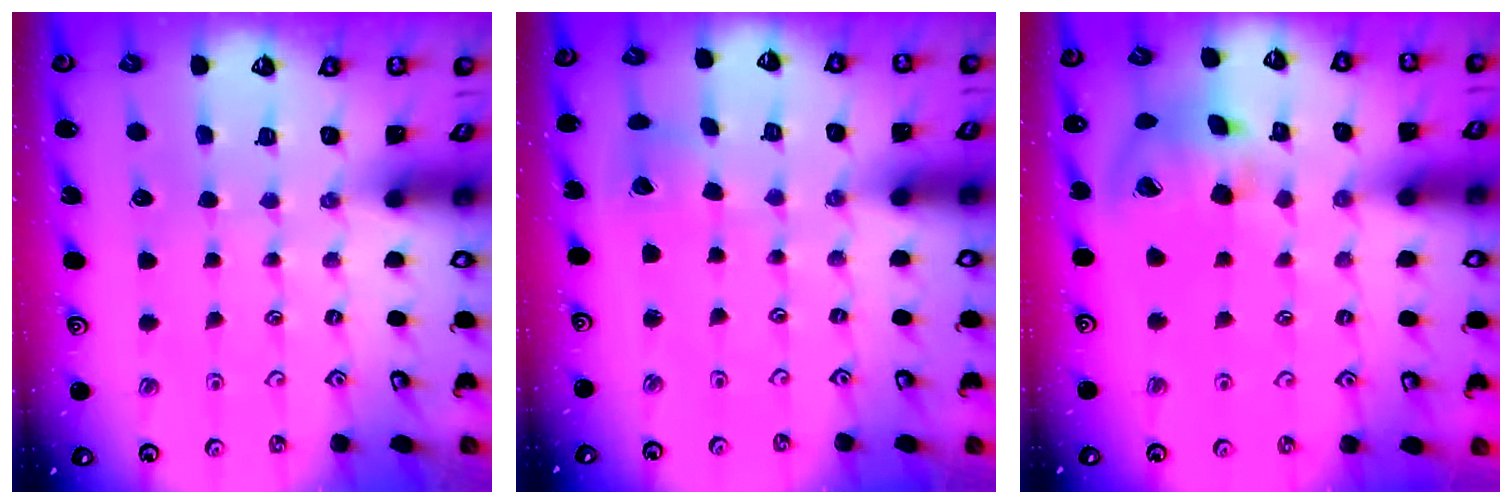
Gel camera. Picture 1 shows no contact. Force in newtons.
{"total": 2.1, "press": 2.1, "slide": 0.3}
{"total": 15.2, "press": 15.0, "slide": 2.4}